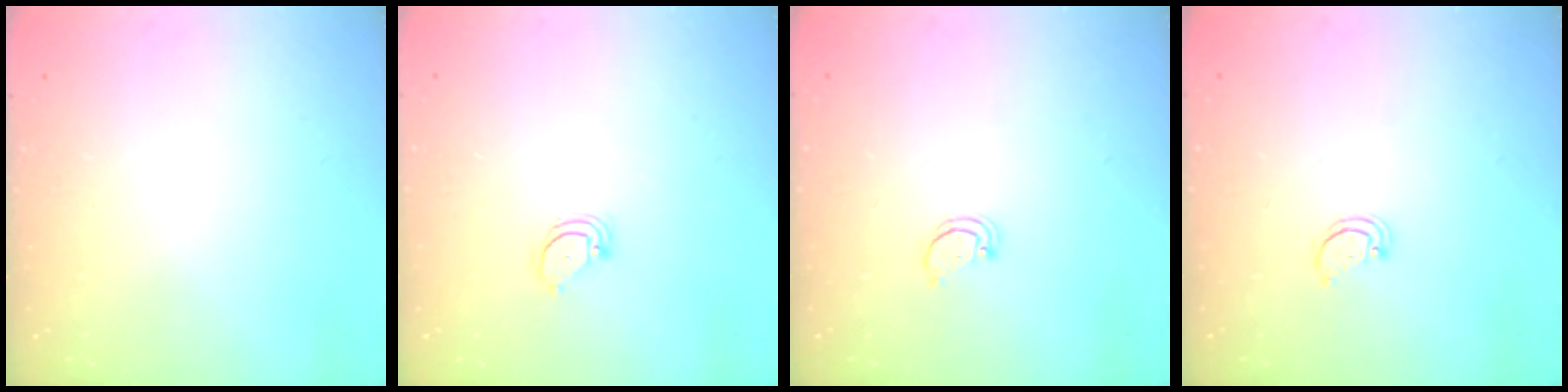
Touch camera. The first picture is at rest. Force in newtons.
{"total": 3.9, "press": 3.9, "slide": 0.2}
{"total": 1.5, "press": 1.5, "slide": 0.1}
{"total": 1.5, "press": 1.5, "slide": 0.1}